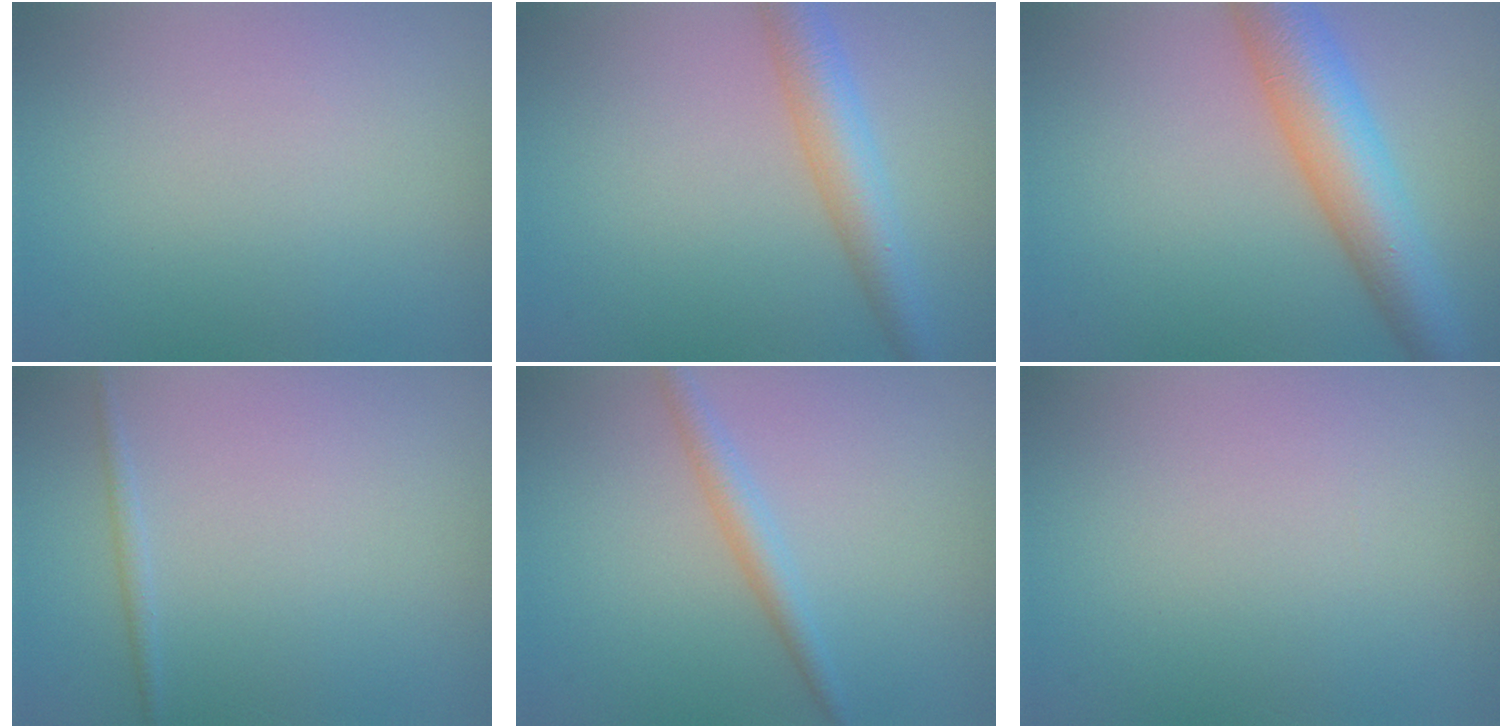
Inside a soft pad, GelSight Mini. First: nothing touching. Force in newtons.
{"total": 4.3, "press": 4.3, "slide": 0.1}
{"total": 7.2, "press": 7.2, "slide": 0.3}
{"total": 0.8, "press": 0.8, "slide": 0.0}
{"total": 2.1, "press": 2.1, "slide": 0.1}
{"total": 0.0}